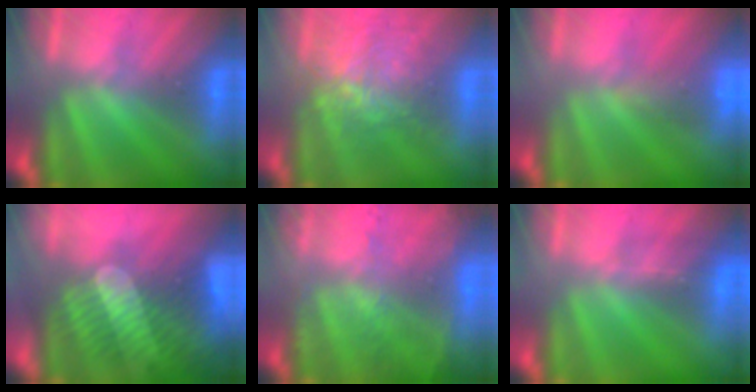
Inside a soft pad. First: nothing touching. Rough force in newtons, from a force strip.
{"total": 3.8}
{"total": 9.6}
{"total": 11.8}
{"total": 7.0}
{"total": 1.3}